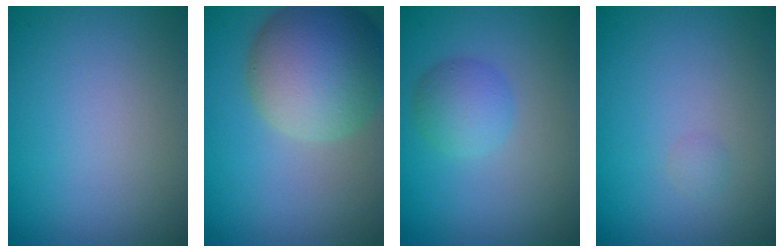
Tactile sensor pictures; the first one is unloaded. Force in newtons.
{"total": 9.9, "press": 9.9, "slide": 0.4}
{"total": 2.6, "press": 2.6, "slide": 0.1}
{"total": 0.5, "press": 0.5, "slide": 0.0}